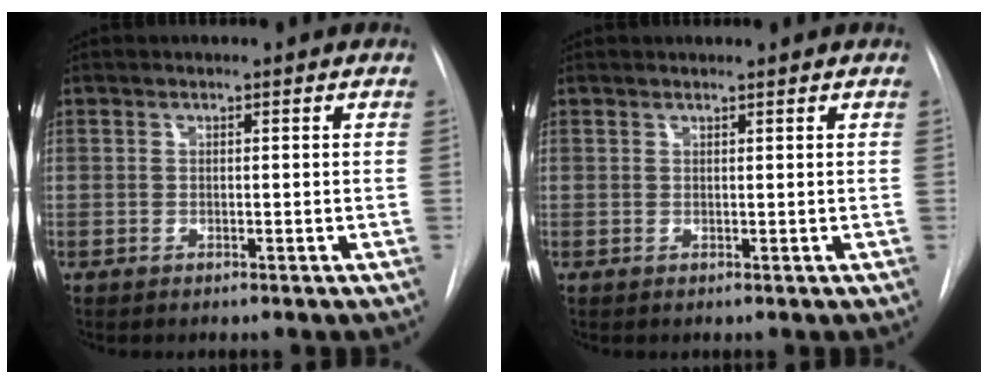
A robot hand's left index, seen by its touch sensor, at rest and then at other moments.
{"total": 1.1, "force": [1.1, -0.1, 0.2], "torque": [-0.006, 0.012, 0.022]}